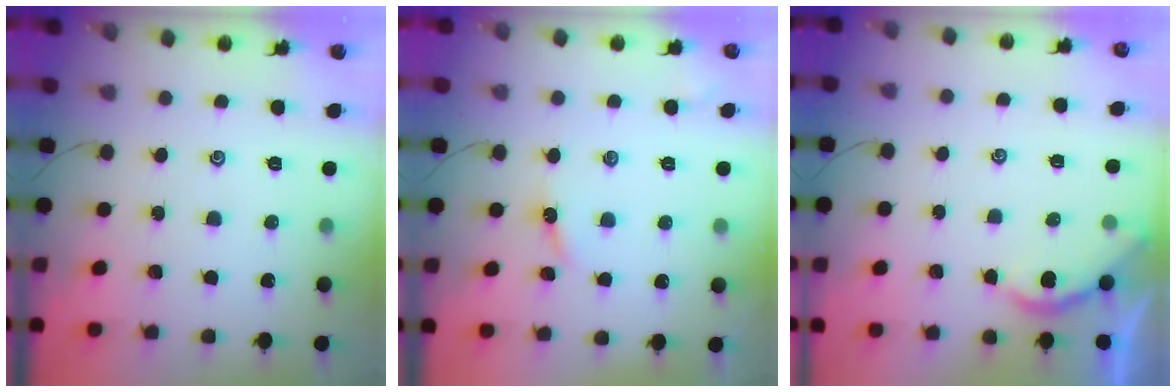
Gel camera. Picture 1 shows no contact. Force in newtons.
{"total": 3.4, "press": 3.4, "slide": 0.4}
{"total": 2.3, "press": 2.2, "slide": 0.3}